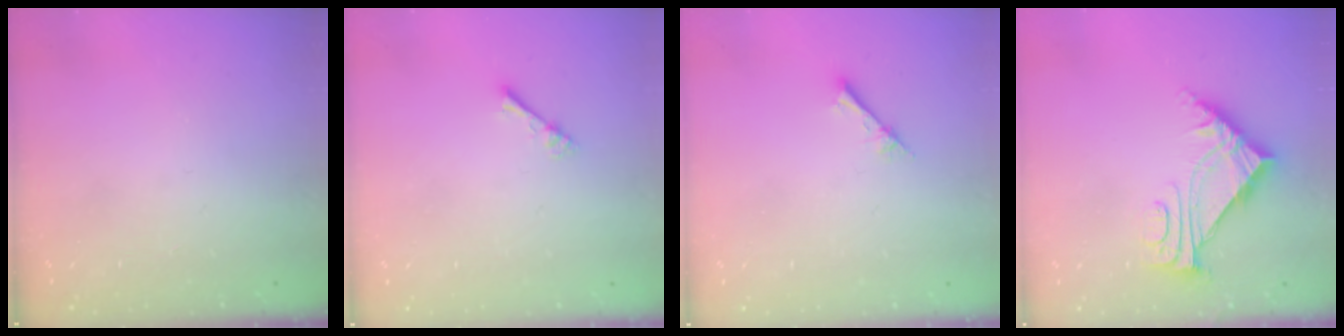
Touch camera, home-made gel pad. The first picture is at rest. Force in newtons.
{"total": 2.4, "press": 2.4, "slide": 0.2}
{"total": 2.4, "press": 2.4, "slide": 0.3}
{"total": 8.0, "press": 8.0, "slide": 0.8}